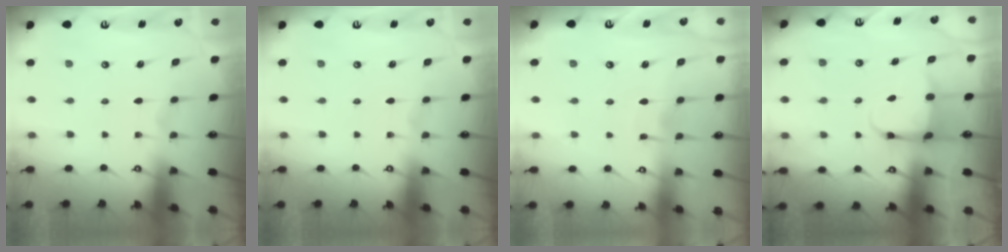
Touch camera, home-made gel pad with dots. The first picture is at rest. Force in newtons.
{"total": 0.0}
{"total": 3.6, "press": 3.6, "slide": 0.3}
{"total": 3.9, "press": 3.7, "slide": 1.1}